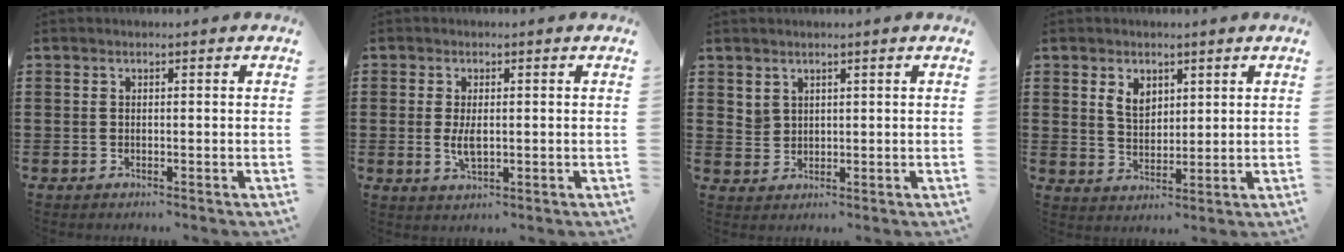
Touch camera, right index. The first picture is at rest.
{"total": 3.6, "force": [0.1, 1.8, 3.1], "torque": [-0.068, 0.001, -0.001]}
{"total": 2.4, "force": [1.9, 1.6, 0.2], "torque": [-0.010, 0.003, 0.038]}
{"total": 4.0, "force": [2.1, 2.7, 2.1], "torque": [-0.050, 0.009, 0.037]}